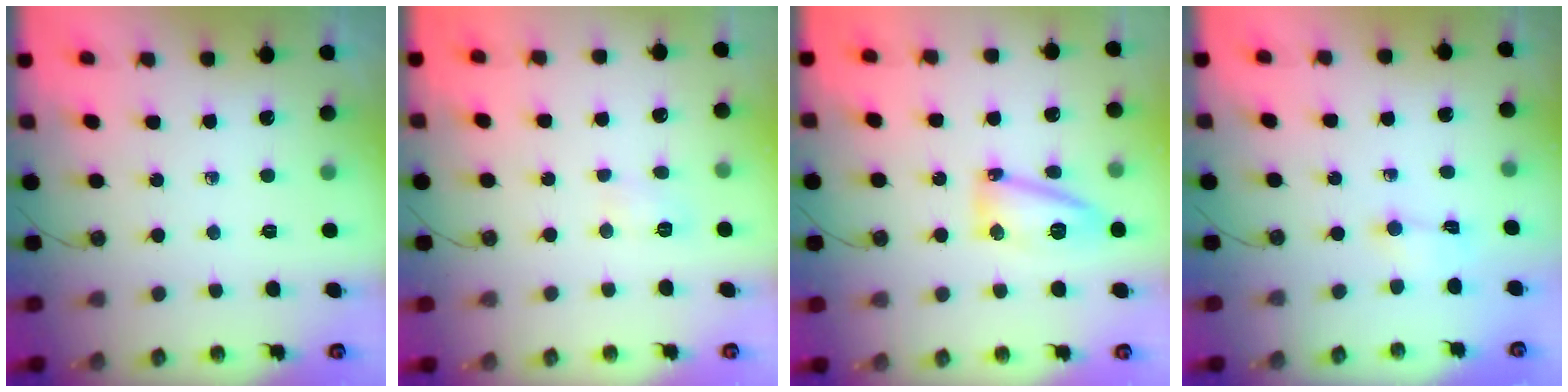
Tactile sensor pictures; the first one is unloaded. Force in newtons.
{"total": 3.5, "press": 3.5, "slide": 0.4}
{"total": 11.0, "press": 10.9, "slide": 0.8}
{"total": 1.2, "press": 1.0, "slide": 0.6}